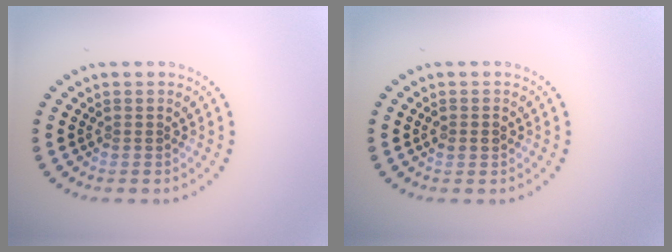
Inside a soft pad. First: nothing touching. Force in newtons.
{"total": 1.3, "press": 1.3, "slide": 0.1}